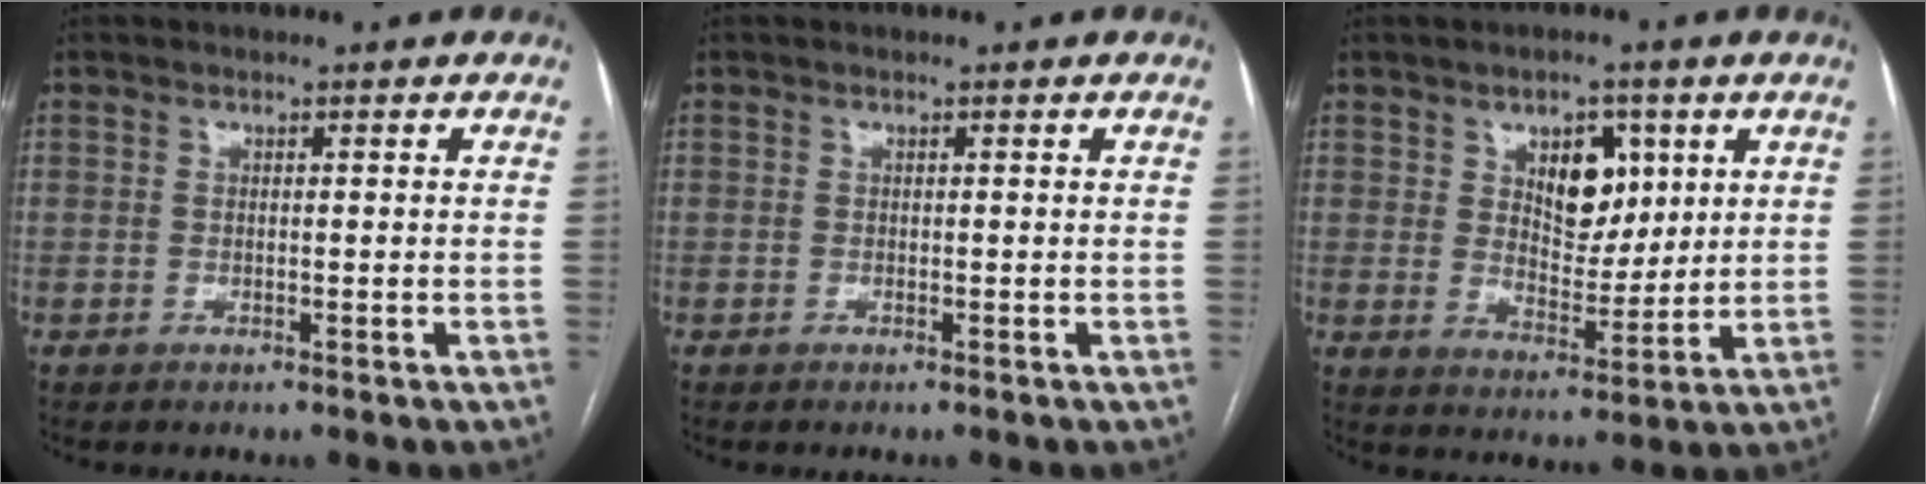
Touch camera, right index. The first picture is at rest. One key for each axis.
{"total": 0.0}
{"total": 7.8, "fx": 3.2, "fy": 4.4, "fz": 5.6, "tx": -0.083, "ty": 0.005, "tz": 0.057}